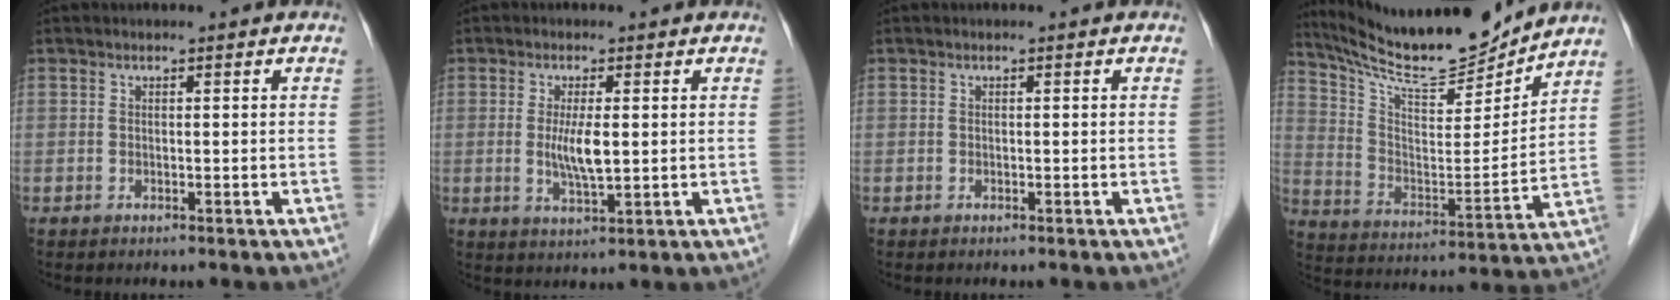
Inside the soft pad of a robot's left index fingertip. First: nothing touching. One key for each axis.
{"total": 4.5, "fx": 0.3, "fy": 0.8, "fz": 4.4, "tx": -0.089, "ty": -0.009, "tz": 0.008}
{"total": 0.0}
{"total": 17.1, "fx": 16.0, "fy": 1.2, "fz": 5.7, "tx": -0.115, "ty": -0.019, "tz": 0.272}